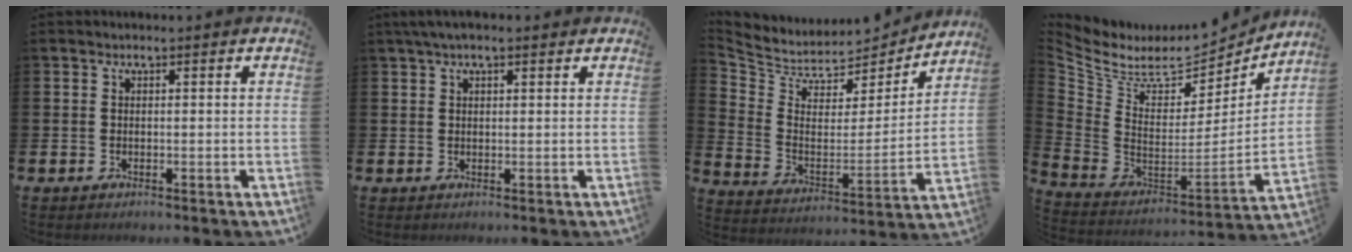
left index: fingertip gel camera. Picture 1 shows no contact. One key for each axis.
{"total": 2.6, "fx": 1.8, "fy": 1.0, "fz": 1.6, "tx": -0.031, "ty": 0.007, "tz": 0.032}
{"total": 6.6, "fx": 6.0, "fy": 2.5, "fz": 0.5, "tx": -0.053, "ty": -0.055, "tz": 0.102}
{"total": 7.1, "fx": 5.9, "fy": 3.4, "fz": 1.7, "tx": -0.077, "ty": -0.050, "tz": 0.105}